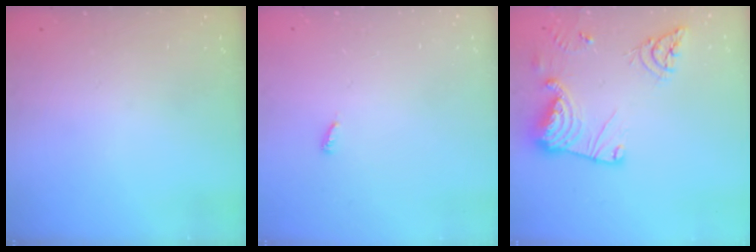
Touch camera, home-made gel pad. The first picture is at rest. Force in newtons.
{"total": 3.9, "press": 3.9, "slide": 0.3}
{"total": 17.7, "press": 17.6, "slide": 1.8}